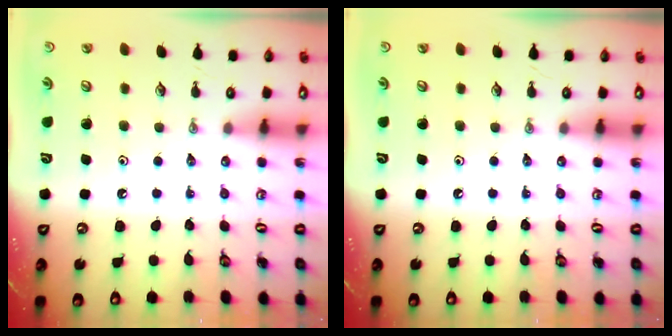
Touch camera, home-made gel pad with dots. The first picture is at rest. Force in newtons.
{"total": 0.0}